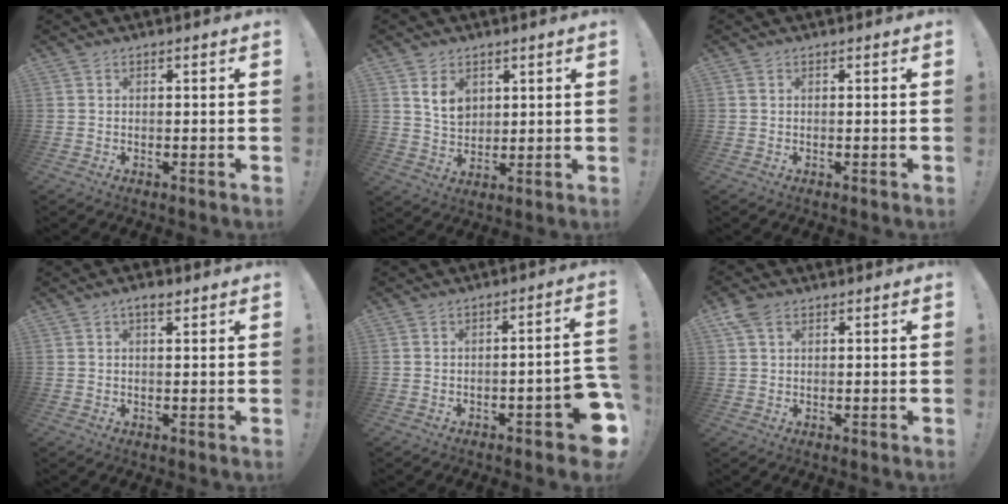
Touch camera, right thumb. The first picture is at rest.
{"total": 7.6, "force": [3.4, 5.6, 3.8], "torque": [-0.057, -0.013, 0.065]}
{"total": 0.0}
{"total": 2.6, "force": [1.5, 0.7, 2.0], "torque": [-0.027, -0.003, 0.022]}
{"total": 7.3, "force": [-3.6, 1.8, 6.1], "torque": [-0.081, 0.015, -0.056]}
{"total": 4.9, "force": [2.4, 3.1, 3.0], "torque": [-0.052, -0.002, 0.048]}